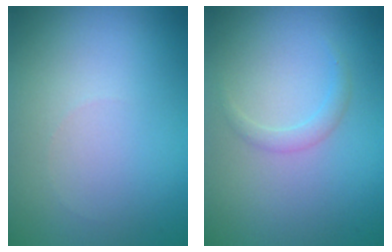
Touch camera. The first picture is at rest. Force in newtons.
{"total": 1.1, "press": 1.1, "slide": 0.1}